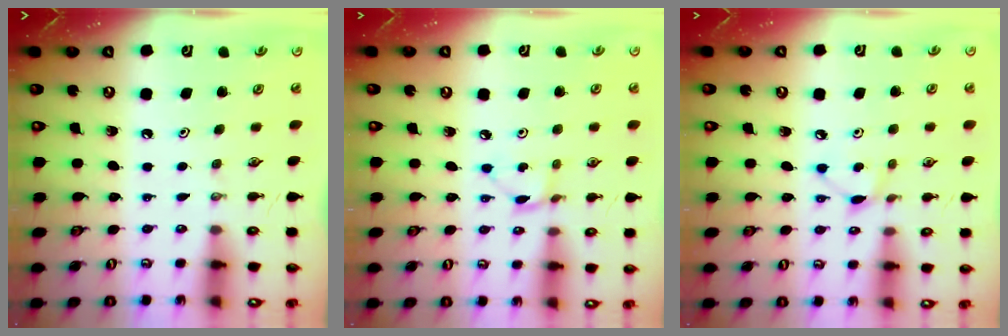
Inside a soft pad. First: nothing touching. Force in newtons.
{"total": 2.0, "press": 2.0, "slide": 0.1}
{"total": 5.7, "press": 5.7, "slide": 0.8}